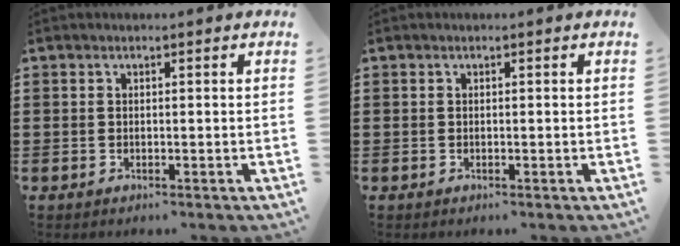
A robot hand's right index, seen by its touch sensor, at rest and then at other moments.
{"total": 0.0}